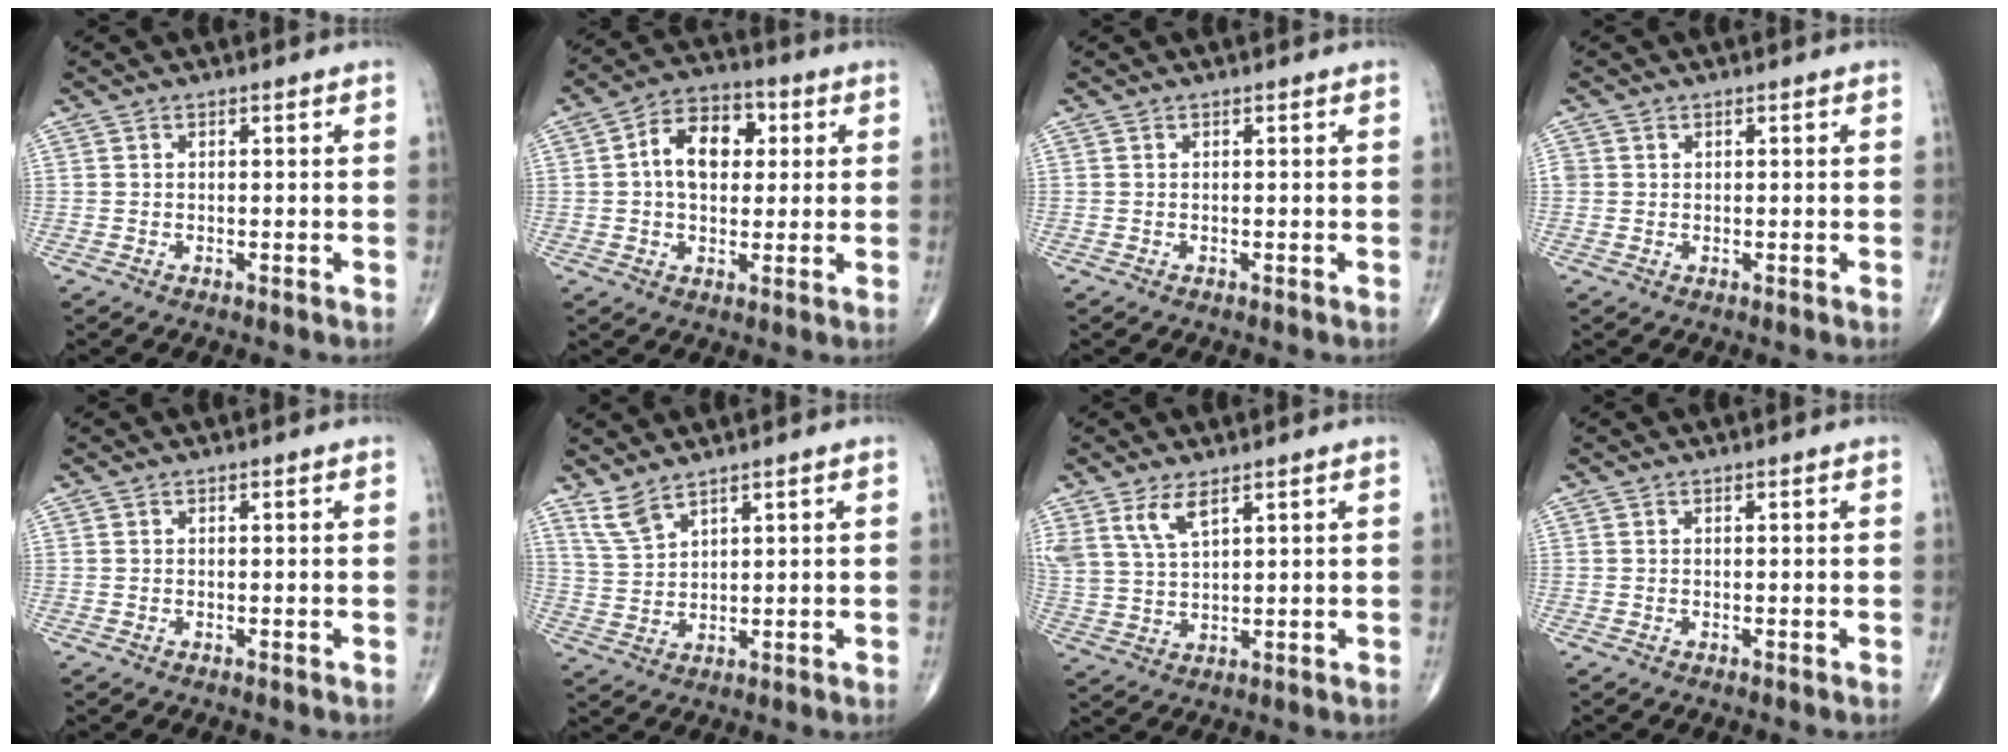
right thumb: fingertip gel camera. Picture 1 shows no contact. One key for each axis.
{"total": 10.8, "fx": 1.9, "fy": 7.2, "fz": 7.8, "tx": -0.105, "ty": 0.018, "tz": 0.024}
{"total": 0.0}
{"total": 1.3, "fx": 0.3, "fy": 1.3, "fz": 0.3, "tx": 0.005, "ty": 0.001, "tz": 0.005}
{"total": 0.0}
{"total": 4.6, "fx": 3.8, "fy": 1.2, "fz": 2.3, "tx": -0.051, "ty": -0.022, "tz": 0.088}
{"total": 6.2, "fx": 3.8, "fy": 2.4, "fz": 4.2, "tx": -0.088, "ty": -0.016, "tz": 0.085}
{"total": 0.0}